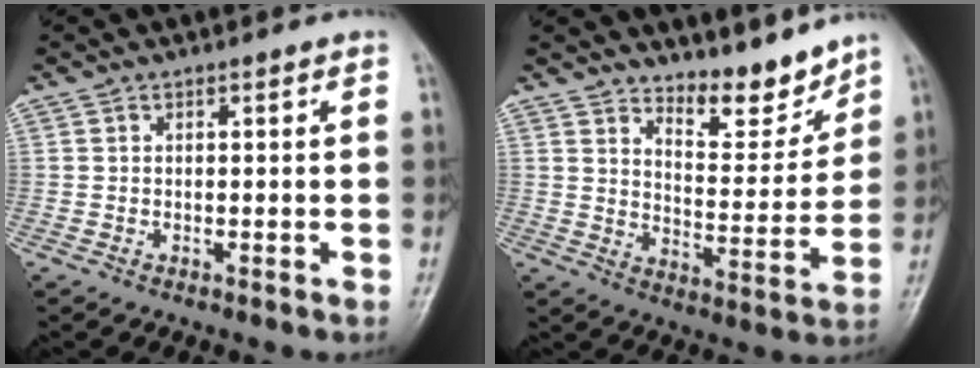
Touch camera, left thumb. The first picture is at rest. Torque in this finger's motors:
{"motor_torque": [0.18, -0.05, -0.20, -0.64, 0.09]}